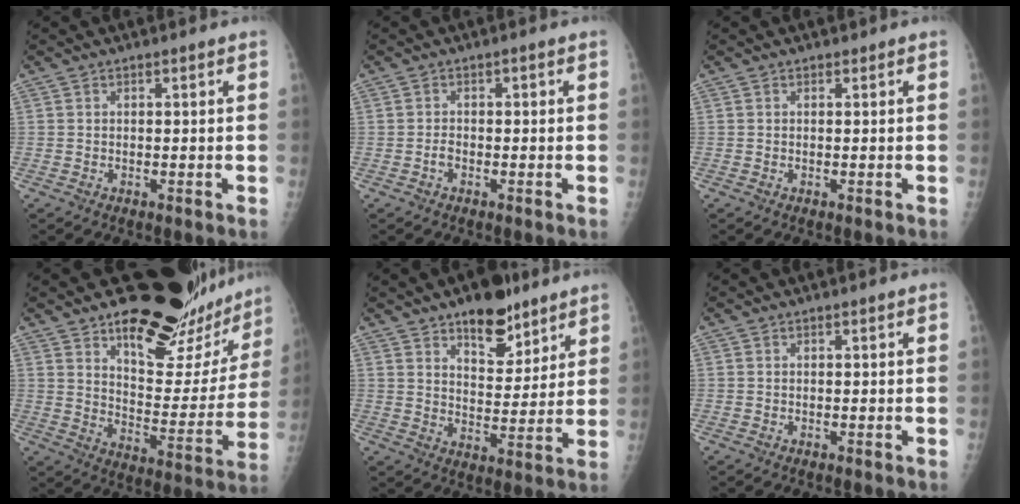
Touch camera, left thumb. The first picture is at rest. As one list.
[{"total": 1.4, "force": [-0.7, 0.9, 0.8], "torque": [-0.007, 0.005, -0.016]}, {"total": 0.0}, {"total": 24.4, "force": [17.8, 9.1, 14.0], "torque": [-0.147, -0.113, 0.249]}, {"total": 11.8, "force": [7.9, 5.8, 6.6], "torque": [-0.058, -0.047, 0.122]}, {"total": 0.0}]